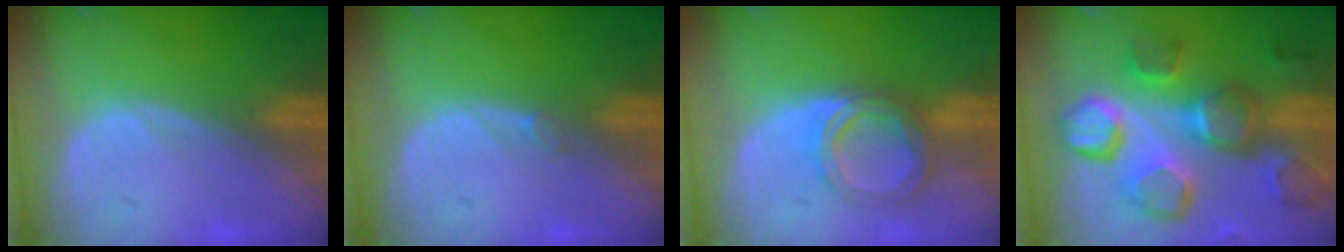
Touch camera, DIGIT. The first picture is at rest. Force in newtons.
{"total": 0.6, "press": 0.5, "slide": 0.3}
{"total": 5.7, "press": 5.2, "slide": 2.2}
{"total": 11.9, "press": 10.8, "slide": 5.0}